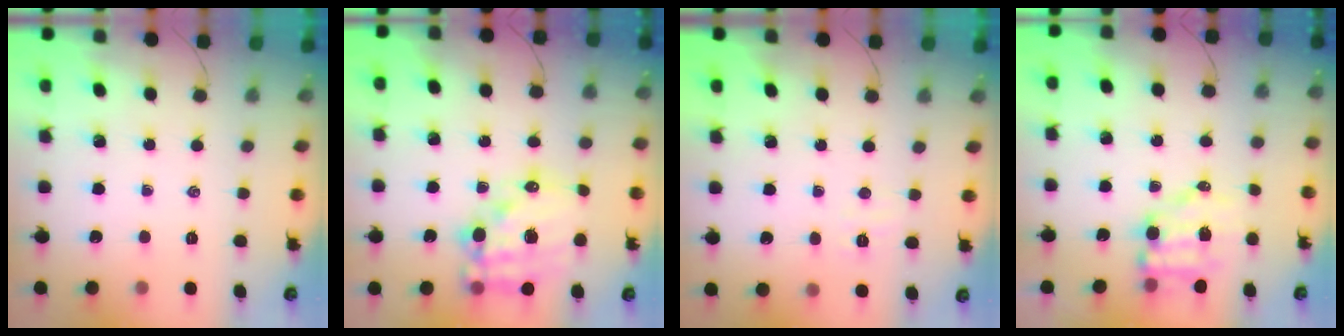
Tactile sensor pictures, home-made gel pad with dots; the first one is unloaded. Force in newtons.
{"total": 17.8, "press": 17.4, "slide": 3.8}
{"total": 3.0, "press": 3.0, "slide": 0.8}
{"total": 7.4, "press": 7.3, "slide": 1.0}